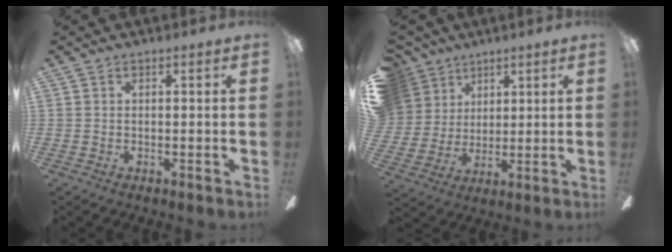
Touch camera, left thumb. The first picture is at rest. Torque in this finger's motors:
{"motor_torque": [2.73, 2.28, 0.41, 0.03, 0.47]}